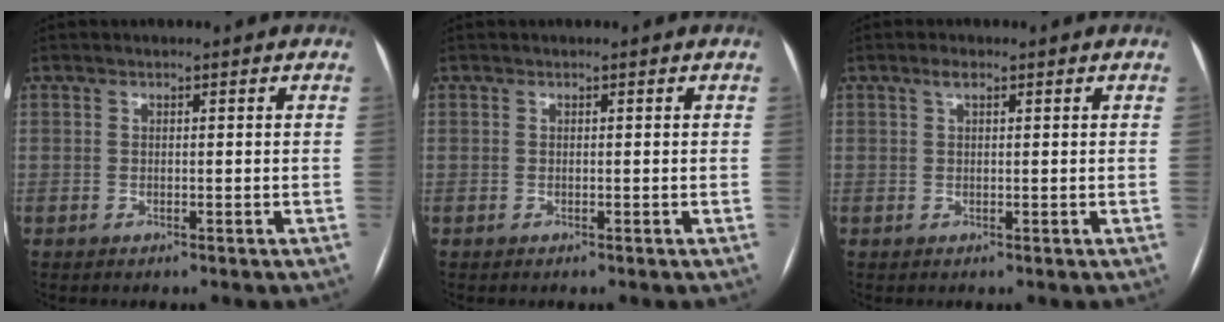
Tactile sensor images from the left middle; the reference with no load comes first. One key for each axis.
{"total": 0.0}
{"total": 1.4, "fx": 0.8, "fy": 0.5, "fz": 1.1, "tx": -0.023, "ty": 0.008, "tz": 0.015}